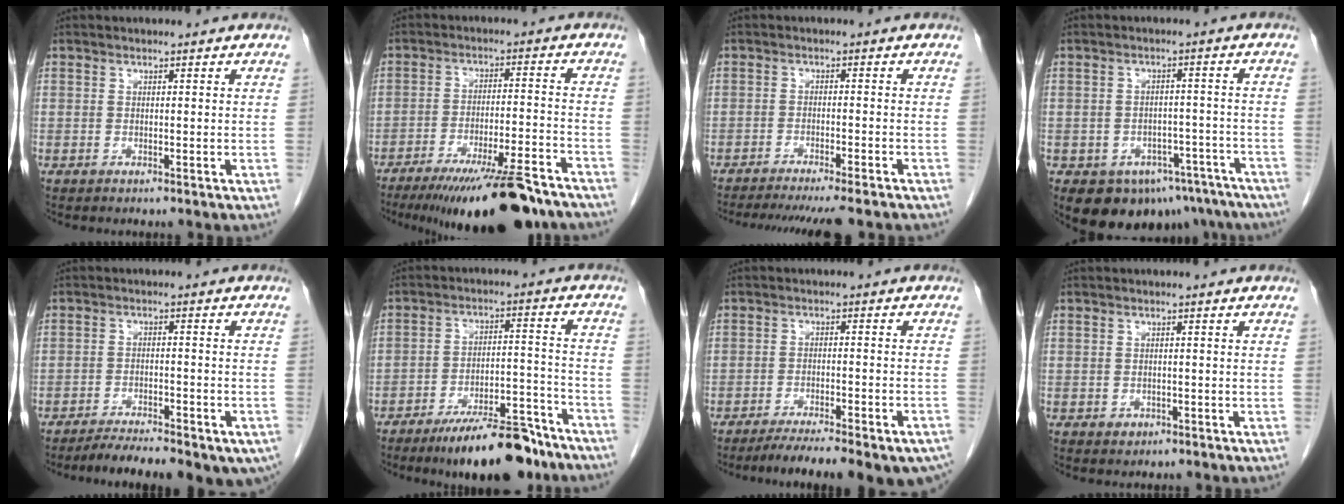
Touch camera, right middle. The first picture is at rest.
{"total": 18.1, "force": [-14.3, 2.0, 10.8], "torque": [-0.129, -0.016, -0.215]}
{"total": 12.9, "force": [-11.4, 0.2, 6.0], "torque": [-0.077, -0.026, -0.155]}
{"total": 13.5, "force": [-9.4, 8.1, 5.4], "torque": [-0.066, 0.019, -0.112]}
{"total": 13.4, "force": [-10.2, 3.3, 8.1], "torque": [-0.099, -0.001, -0.140]}
{"total": 14.0, "force": [-11.1, 3.2, 7.9], "torque": [-0.106, 0.015, -0.173]}
{"total": 17.0, "force": [-13.6, 2.8, 9.8], "torque": [-0.104, -0.012, -0.178]}
{"total": 1.1, "force": [-0.5, 0.9, 0.4], "torque": [-0.008, 0.001, -0.003]}